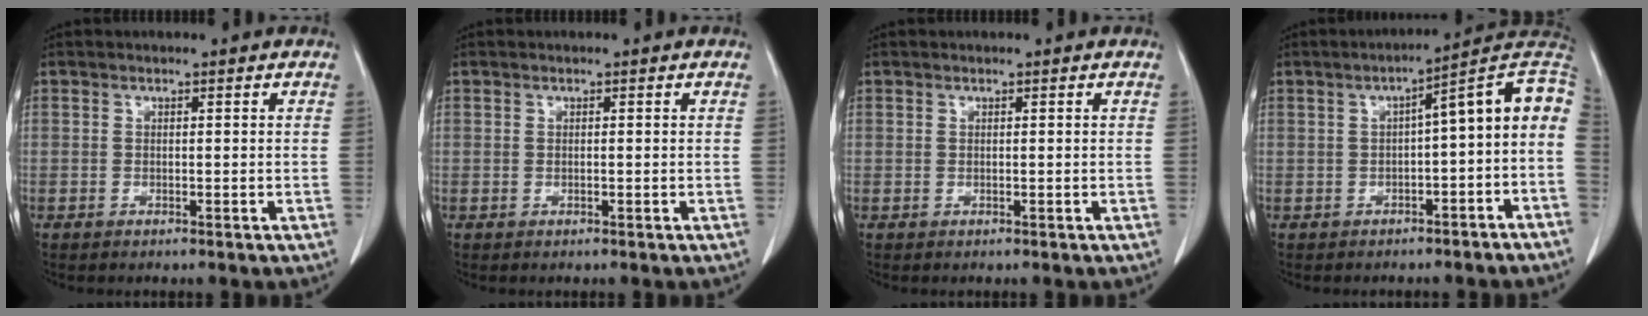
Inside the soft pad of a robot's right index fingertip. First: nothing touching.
{"total": 0.0}
{"total": 0.0}
{"total": 11.4, "force": [-1.6, 2.6, 11.0], "torque": [-0.143, 0.042, -0.023]}